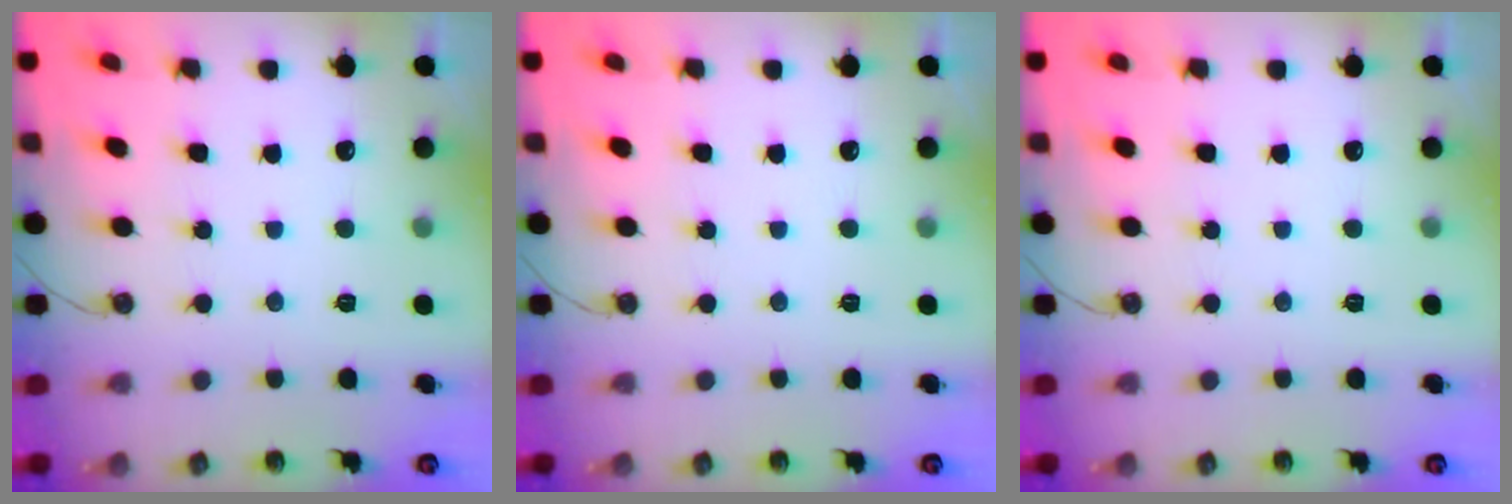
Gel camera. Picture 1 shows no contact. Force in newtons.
{"total": 0.0}
{"total": 0.0}